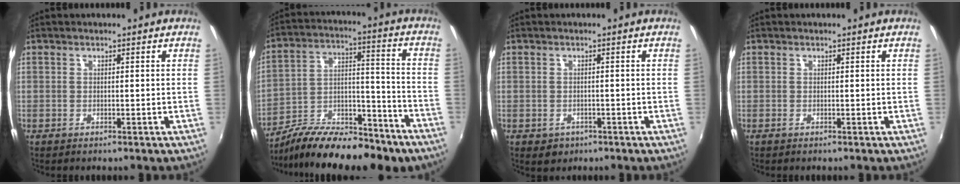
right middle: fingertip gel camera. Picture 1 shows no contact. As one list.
[{"total": 20.7, "force": [-15.4, 6.8, 11.9], "torque": [-0.207, -0.009, -0.243]}, {"total": 2.7, "force": [-1.1, 2.3, 1.0], "torque": [-0.023, -0.005, -0.011]}, {"total": 0.0}]